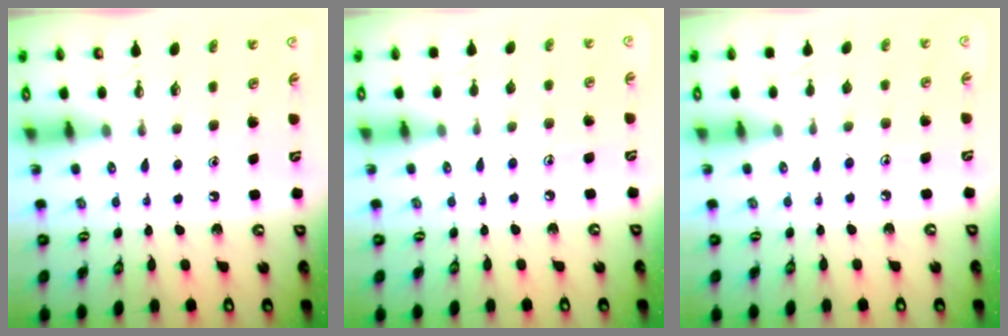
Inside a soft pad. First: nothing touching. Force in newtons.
{"total": 4.8, "press": 4.8, "slide": 0.5}
{"total": 4.2, "press": 4.2, "slide": 0.4}